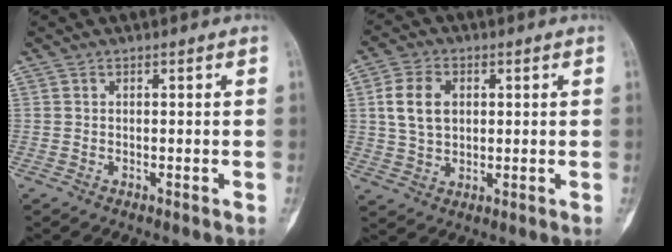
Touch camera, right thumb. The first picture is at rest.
{"total": 7.9, "force": [1.7, 5.6, 5.4], "torque": [-0.094, 0.000, 0.034]}